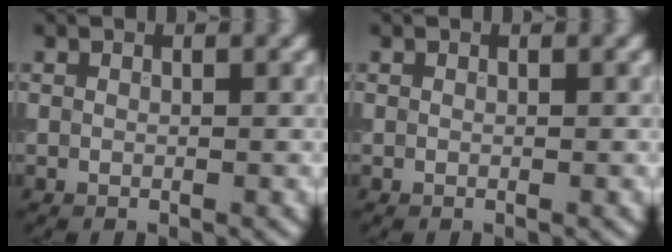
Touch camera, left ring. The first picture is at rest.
{"total": 0.0}